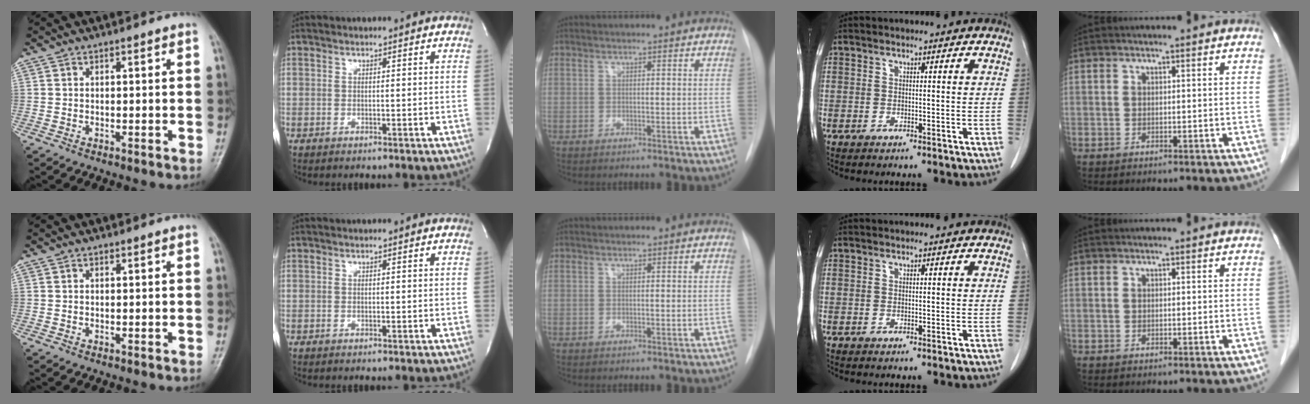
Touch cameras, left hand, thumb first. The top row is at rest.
{}